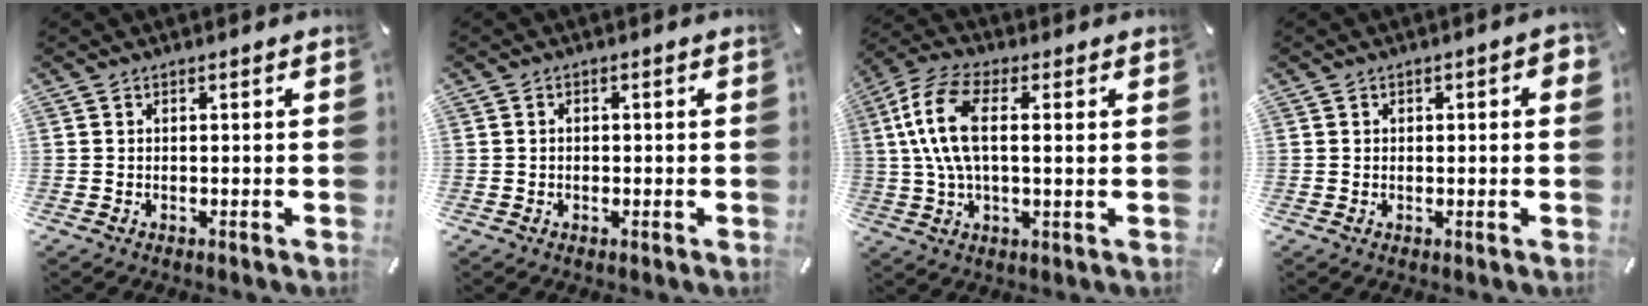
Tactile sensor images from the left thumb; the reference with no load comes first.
{"total": 1.1, "force": [-0.2, 0.9, 0.6], "torque": [-0.013, 0.005, -0.005]}
{"total": 11.5, "force": [2.1, 4.6, 10.3], "torque": [-0.234, -0.009, 0.032]}
{"total": 1.5, "force": [0.1, 1.1, 1.1], "torque": [-0.012, 0.005, -0.003]}